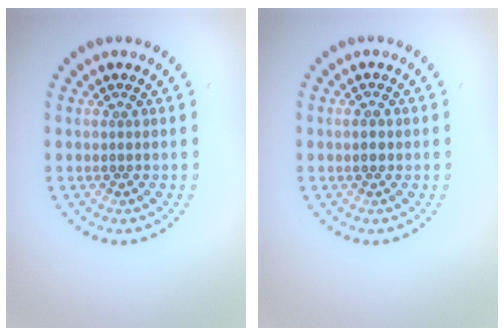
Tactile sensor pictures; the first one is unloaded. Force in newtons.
{"total": 0.8, "press": 0.8, "slide": 0.1}